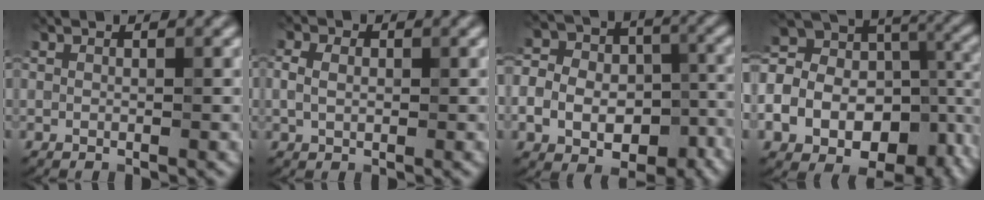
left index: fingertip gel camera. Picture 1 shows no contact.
{"total": 2.5, "force": [0.3, 1.9, 1.6], "torque": [-0.034, 0.007, 0.003]}
{"total": 12.4, "force": [-5.1, 9.2, 6.5], "torque": [-0.101, -0.014, -0.096]}
{"total": 19.4, "force": [-6.9, 13.8, 11.7], "torque": [-0.250, -0.014, -0.090]}